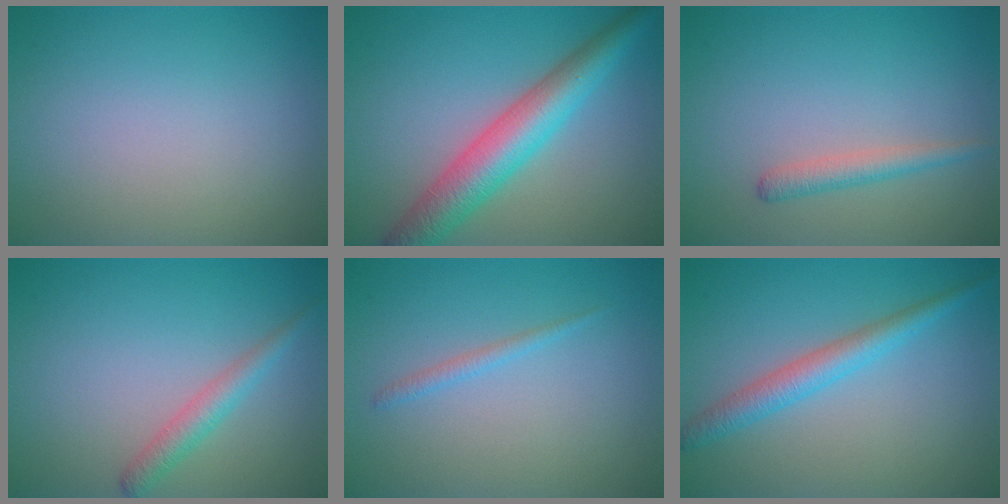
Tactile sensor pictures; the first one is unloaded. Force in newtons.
{"total": 6.4, "press": 6.4, "slide": 0.2}
{"total": 1.7, "press": 1.7, "slide": 0.1}
{"total": 2.2, "press": 2.2, "slide": 0.1}
{"total": 1.0, "press": 1.0, "slide": 0.1}
{"total": 3.1, "press": 3.1, "slide": 0.1}